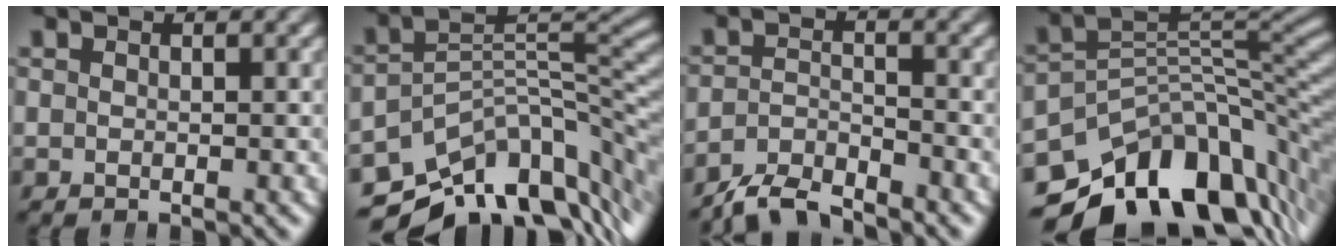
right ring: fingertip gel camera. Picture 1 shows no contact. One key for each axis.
{"total": 12.7, "fx": -7.3, "fy": 6.8, "fz": 7.7, "tx": -0.104, "ty": -0.026, "tz": -0.103}
{"total": 4.7, "fx": -4.3, "fy": 1.6, "fz": 1.1, "tx": -0.014, "ty": -0.006, "tz": -0.076}
{"total": 18.0, "fx": -10.3, "fy": 10.0, "fz": 10.9, "tx": -0.158, "ty": -0.038, "tz": -0.142}